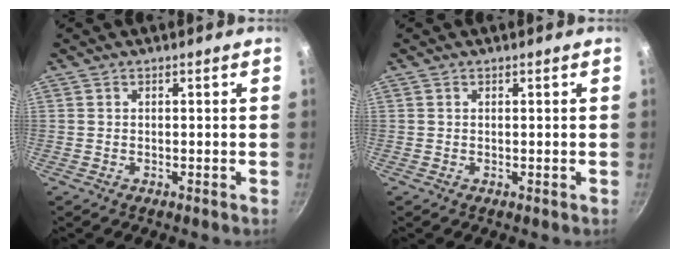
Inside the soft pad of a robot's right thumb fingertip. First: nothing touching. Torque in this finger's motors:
{"motor_torque": [-0.51, 0.22, -0.12, 0.30, -0.03]}